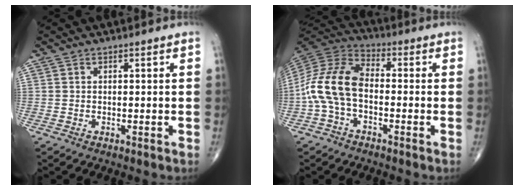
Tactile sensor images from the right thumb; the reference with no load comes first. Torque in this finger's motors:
{"motor_torque": [1.78, 2.20, 0.89, -0.86, 0.15]}